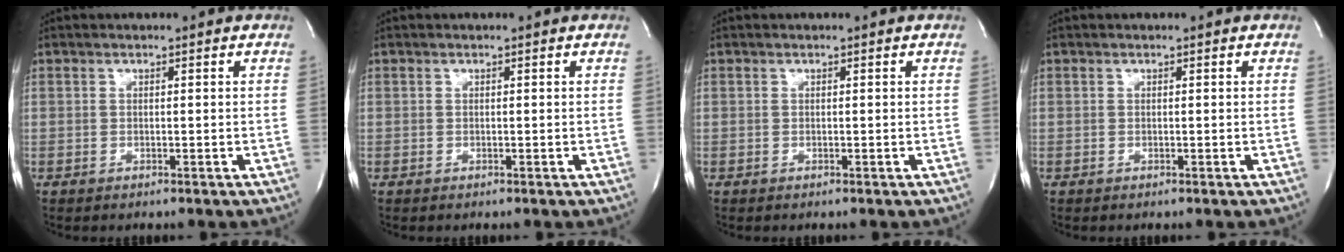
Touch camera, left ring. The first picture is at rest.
{"total": 0.0}
{"total": 0.0}
{"total": 0.0}